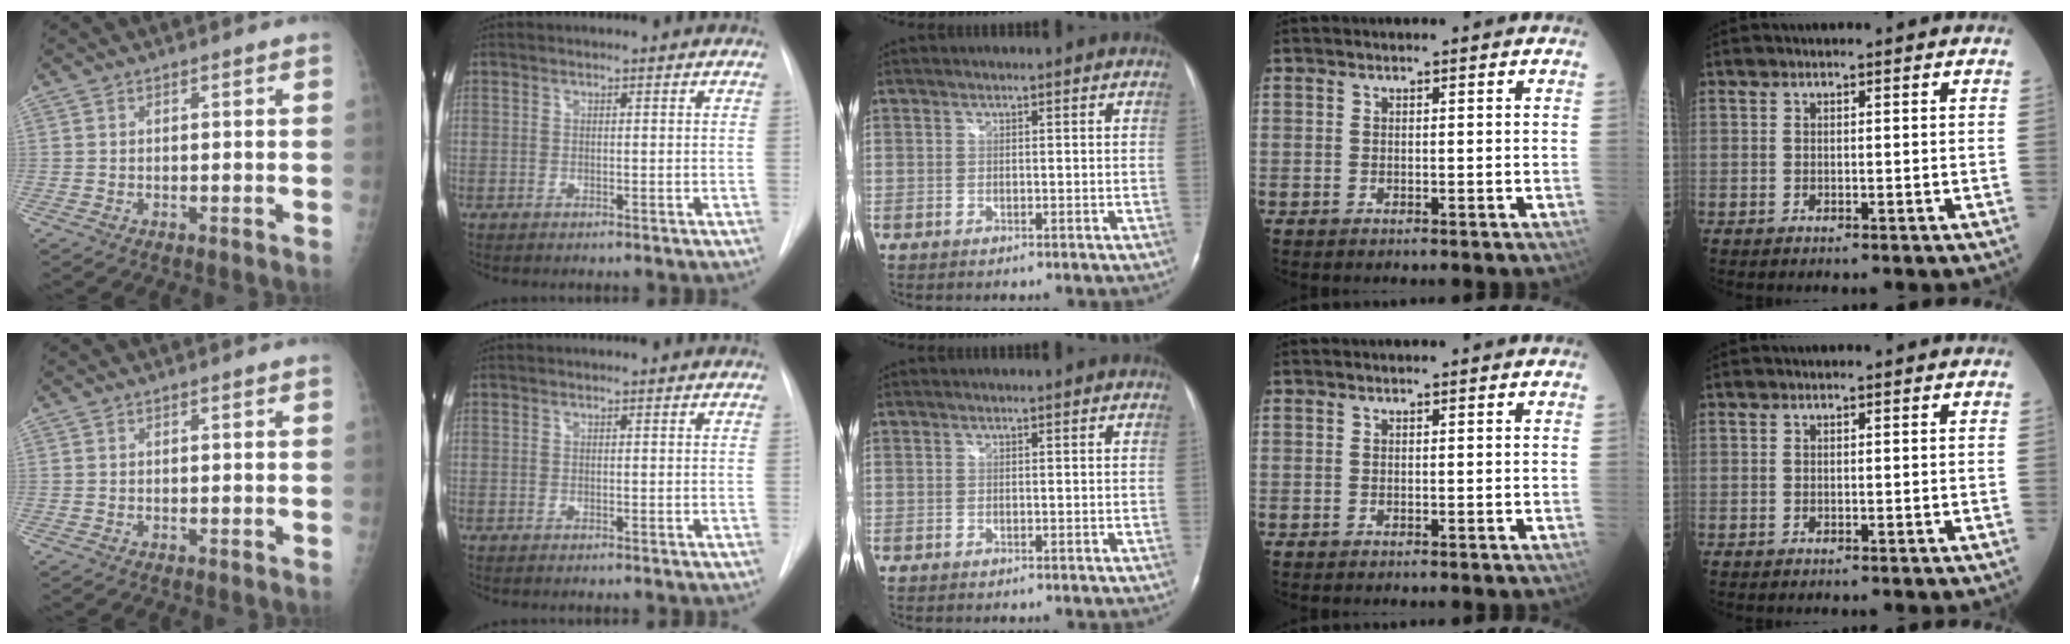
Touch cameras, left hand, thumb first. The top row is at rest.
{}